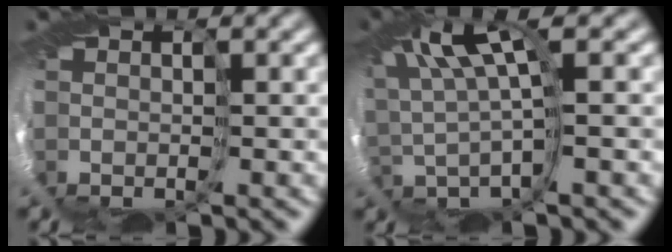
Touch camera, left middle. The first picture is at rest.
{"total": 5.4, "force": [1.5, 1.4, 5.0], "torque": [-0.115, 0.011, 0.023]}